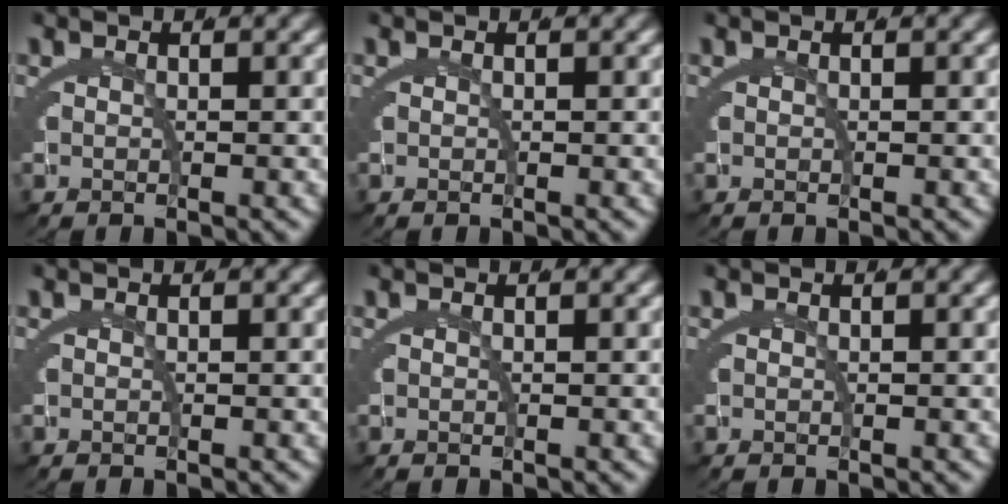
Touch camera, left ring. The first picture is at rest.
{"total": 0.0}
{"total": 0.0}
{"total": 0.0}
{"total": 0.0}
{"total": 0.0}